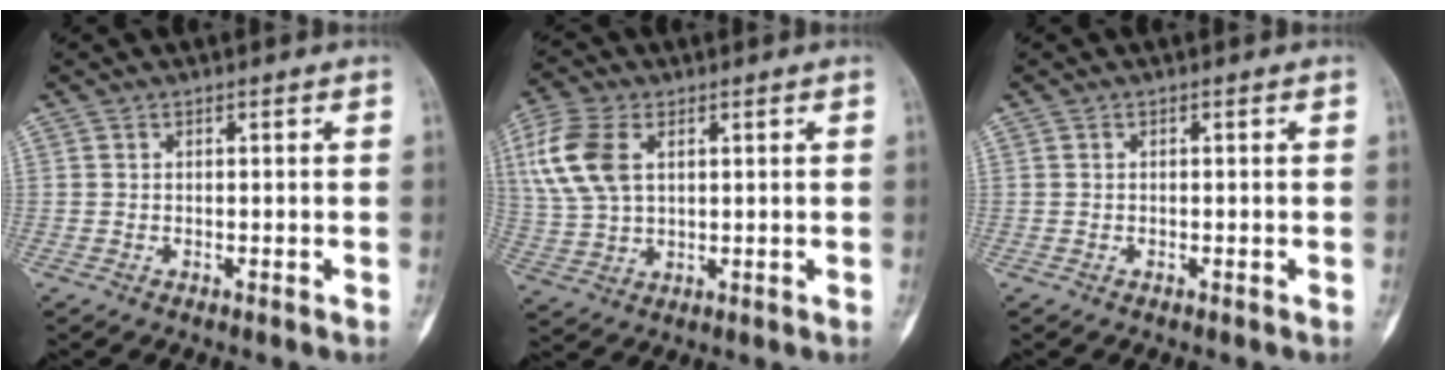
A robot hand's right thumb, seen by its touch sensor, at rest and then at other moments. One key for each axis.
{"total": 11.2, "fx": 3.4, "fy": 6.8, "fz": 8.3, "tx": -0.187, "ty": 0.005, "tz": 0.073}
{"total": 0.0}